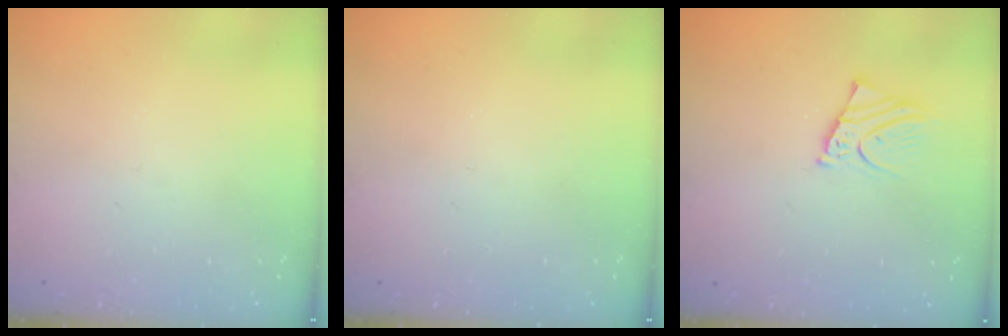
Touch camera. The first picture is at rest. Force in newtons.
{"total": 0.0}
{"total": 3.5, "press": 3.5, "slide": 0.4}